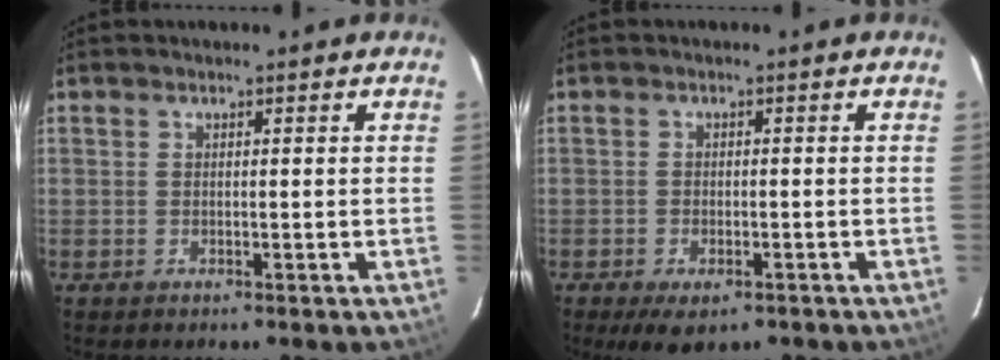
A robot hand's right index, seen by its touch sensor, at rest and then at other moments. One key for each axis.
{"total": 6.2, "fx": -4.1, "fy": 2.8, "fz": 3.8, "tx": -0.081, "ty": -0.020, "tz": -0.062}